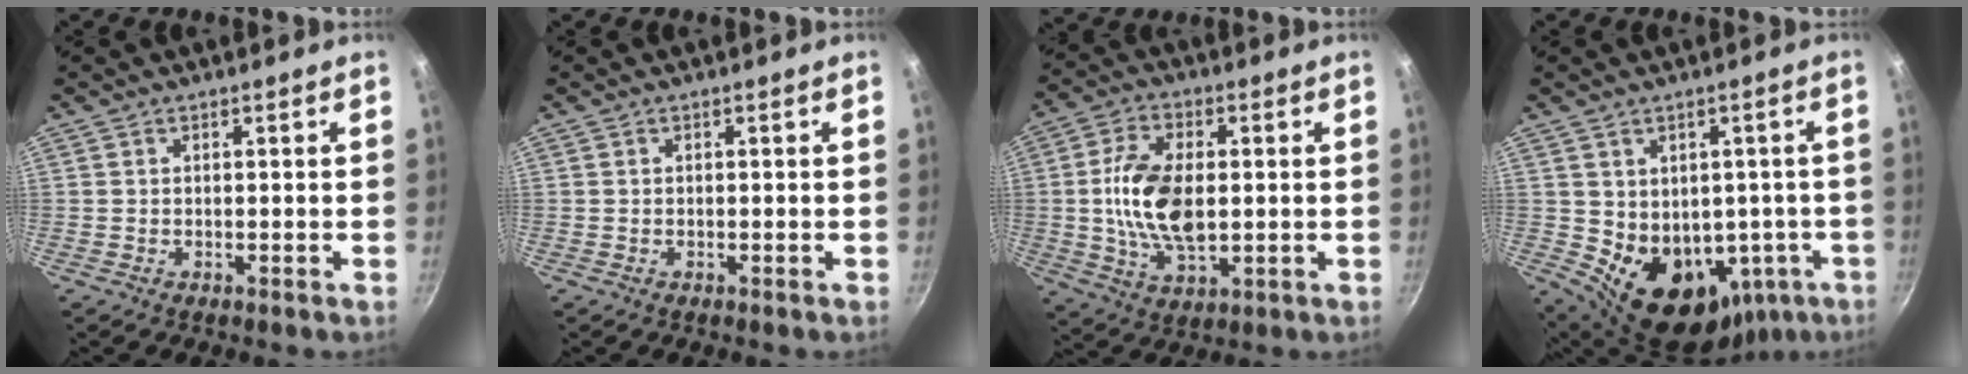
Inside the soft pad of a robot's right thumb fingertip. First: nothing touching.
{"total": 0.0}
{"total": 13.4, "force": [0.2, 7.5, 11.1], "torque": [-0.200, 0.007, 0.004]}
{"total": 16.5, "force": [-2.6, 12.7, 10.2], "torque": [-0.109, 0.003, 0.001]}